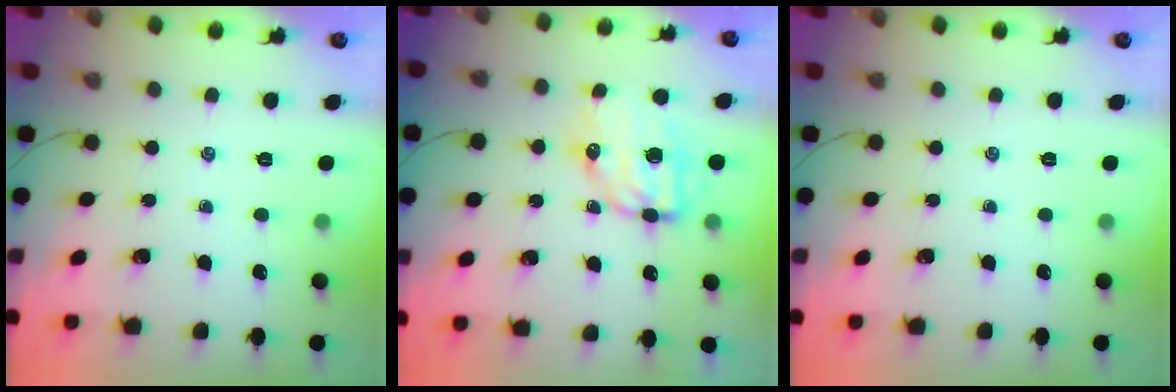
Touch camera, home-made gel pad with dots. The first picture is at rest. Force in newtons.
{"total": 8.7, "press": 8.5, "slide": 1.8}
{"total": 0.0}